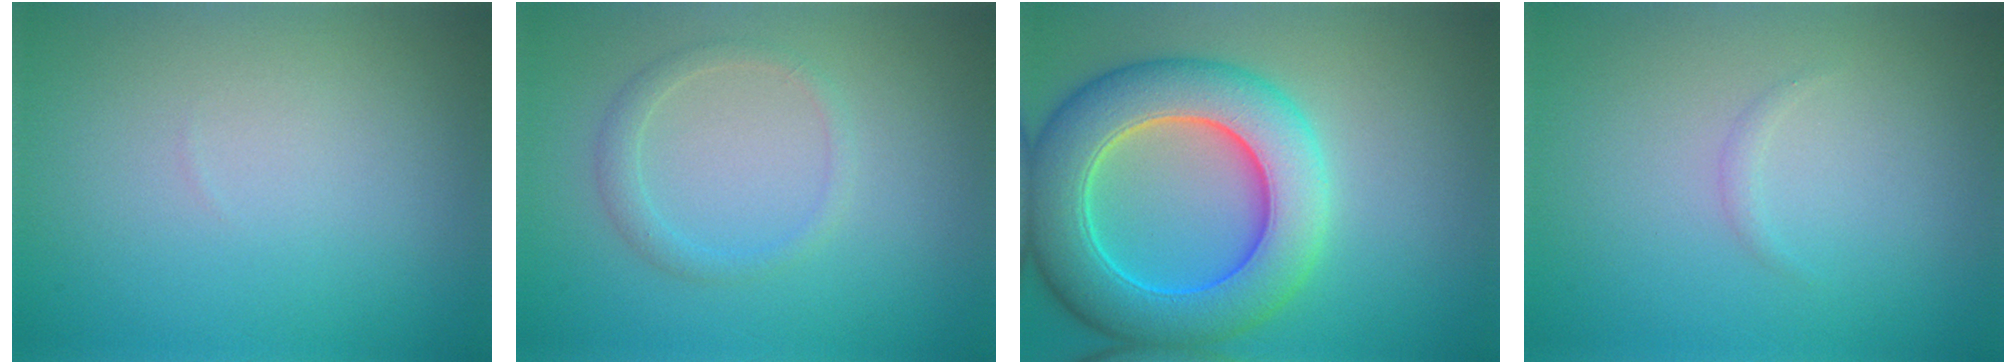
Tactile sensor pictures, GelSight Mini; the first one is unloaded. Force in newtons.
{"total": 1.5, "press": 1.5, "slide": 0.1}
{"total": 9.2, "press": 9.2, "slide": 0.3}
{"total": 0.6, "press": 0.6, "slide": 0.1}